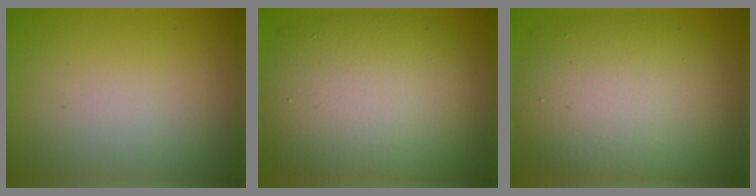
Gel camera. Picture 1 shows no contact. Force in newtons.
{"total": 10.1, "press": 10.1, "slide": 0.7}
{"total": 9.6, "press": 9.5, "slide": 0.9}